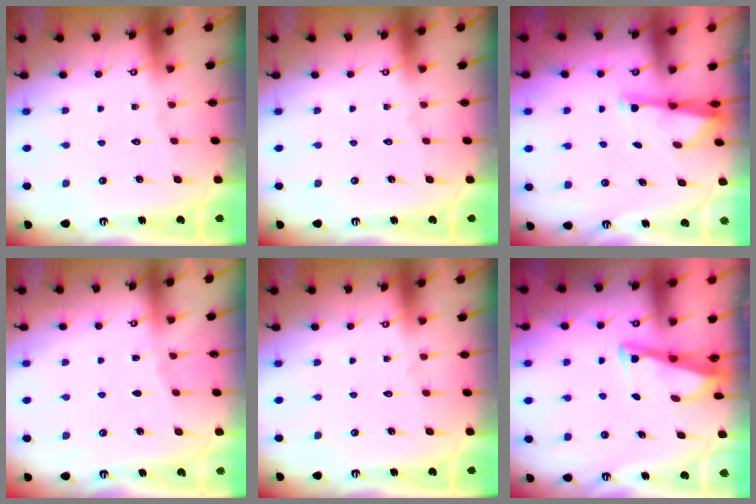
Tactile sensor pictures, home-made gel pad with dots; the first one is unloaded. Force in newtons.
{"total": 0.0}
{"total": 2.8, "press": 2.8, "slide": 0.5}
{"total": 2.2, "press": 2.2, "slide": 0.3}
{"total": 0.0}
{"total": 3.5, "press": 3.5, "slide": 0.4}